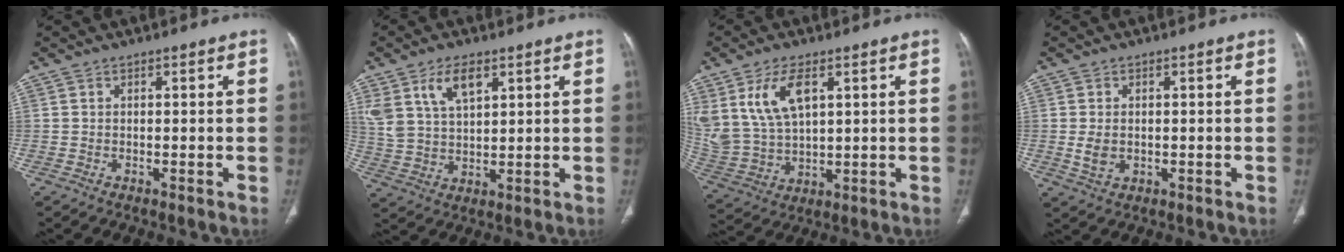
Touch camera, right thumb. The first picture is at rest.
{"total": 9.4, "force": [4.9, 4.8, 6.4], "torque": [-0.121, -0.015, 0.104]}
{"total": 12.7, "force": [5.4, 6.8, 9.3], "torque": [-0.192, -0.015, 0.124]}
{"total": 3.5, "force": [-0.2, 2.4, 2.5], "torque": [-0.049, -0.003, 0.003]}